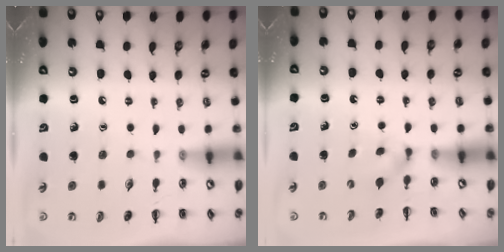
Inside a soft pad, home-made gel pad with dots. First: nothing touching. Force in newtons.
{"total": 1.8, "press": 1.5, "slide": 1.0}